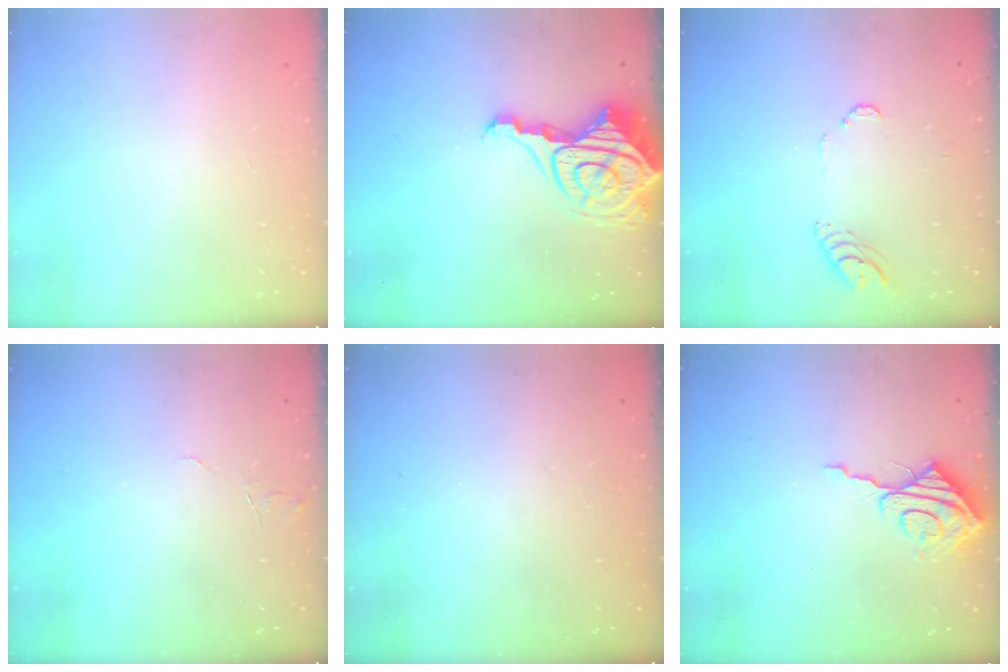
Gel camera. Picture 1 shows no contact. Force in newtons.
{"total": 13.2, "press": 13.1, "slide": 1.3}
{"total": 5.0, "press": 5.0, "slide": 0.6}
{"total": 4.9, "press": 4.9, "slide": 0.4}
{"total": 0.0}
{"total": 9.1, "press": 9.1, "slide": 0.6}